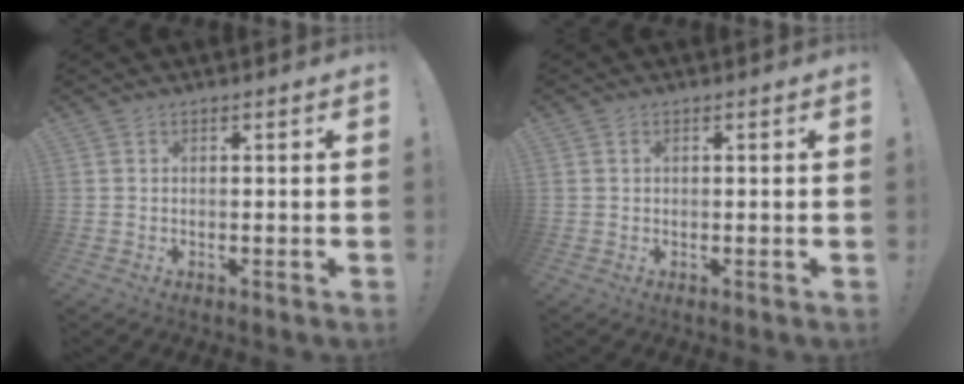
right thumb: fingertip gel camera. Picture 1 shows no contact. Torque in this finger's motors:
{"motor_torque": [0.09, 0.04, 0.18, -0.09, 0.03]}